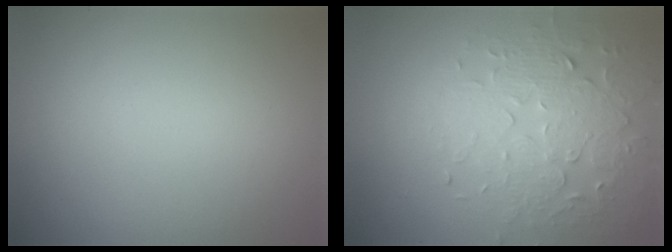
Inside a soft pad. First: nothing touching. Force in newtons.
{"total": 4.4, "press": 3.5, "slide": 2.7}